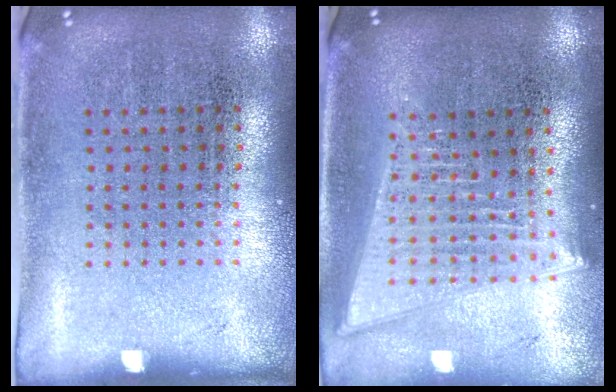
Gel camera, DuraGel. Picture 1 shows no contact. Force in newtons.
{"total": 2.0, "press": 1.7, "slide": 1.0}